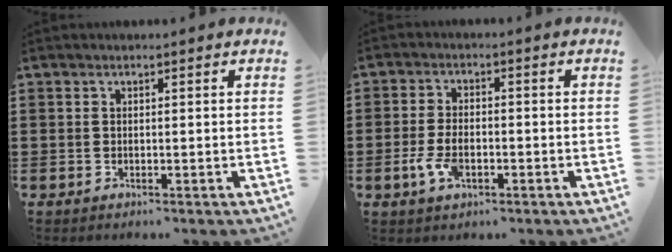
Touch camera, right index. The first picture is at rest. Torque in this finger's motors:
{"motor_torque": [1.21, 0.92, 0.34, 0.14]}